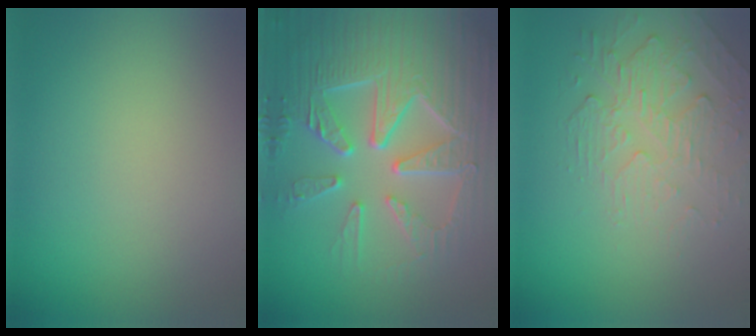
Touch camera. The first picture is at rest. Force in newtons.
{"total": 8.8, "press": 6.4, "slide": 6.0}
{"total": 2.4, "press": 1.7, "slide": 1.7}